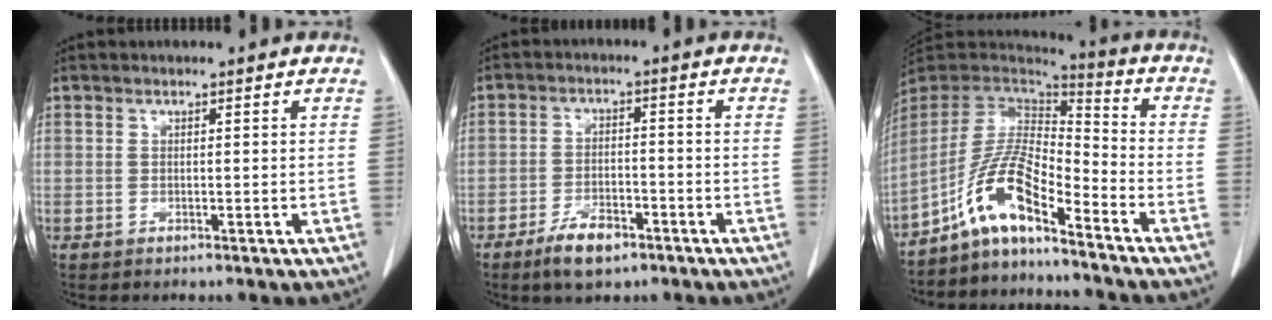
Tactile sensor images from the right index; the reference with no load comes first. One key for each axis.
{"total": 6.6, "fx": -4.2, "fy": 2.8, "fz": 4.1, "tx": -0.078, "ty": -0.001, "tz": -0.070}
{"total": 11.6, "fx": -7.5, "fy": 2.4, "fz": 8.5, "tx": -0.178, "ty": 0.016, "tz": -0.141}